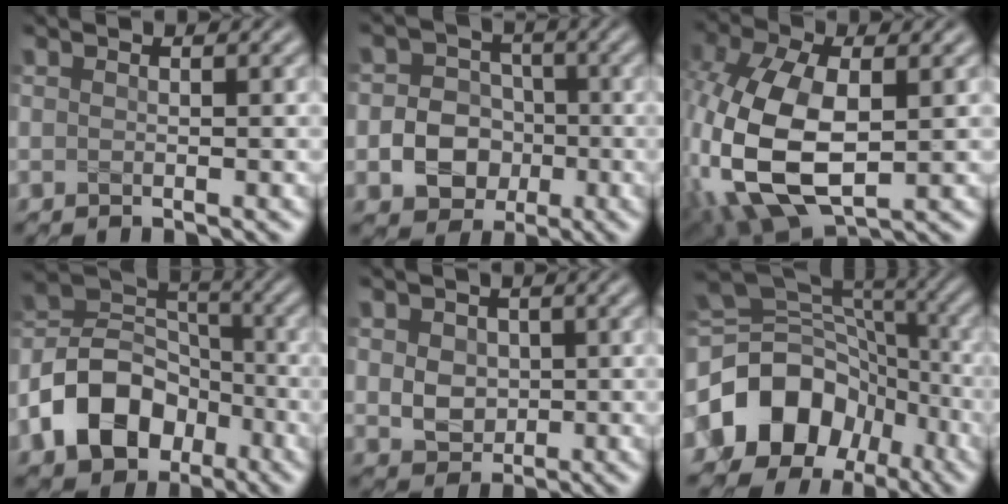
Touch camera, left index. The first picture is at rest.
{"total": 5.7, "force": [-1.4, 4.9, 2.4], "torque": [-0.016, -0.002, -0.045]}
{"total": 11.5, "force": [-0.9, 6.9, 9.1], "torque": [-0.227, -0.013, -0.010]}
{"total": 9.1, "force": [-4.2, 6.6, 4.7], "torque": [-0.084, 0.004, -0.092]}
{"total": 3.4, "force": [0.5, 2.8, 1.9], "torque": [-0.039, 0.002, 0.007]}
{"total": 13.1, "force": [-4.6, 10.3, 6.7], "torque": [-0.131, -0.009, -0.081]}